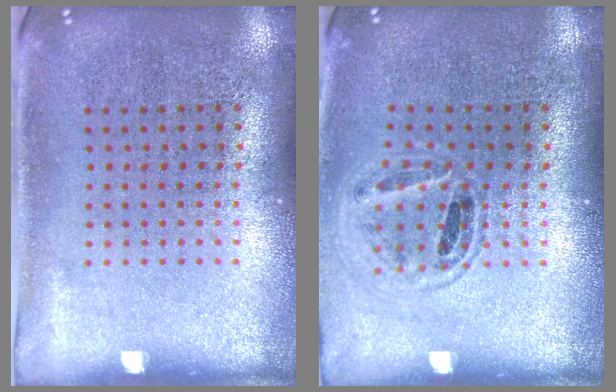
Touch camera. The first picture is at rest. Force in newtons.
{"total": 0.8, "press": 0.8, "slide": 0.1}